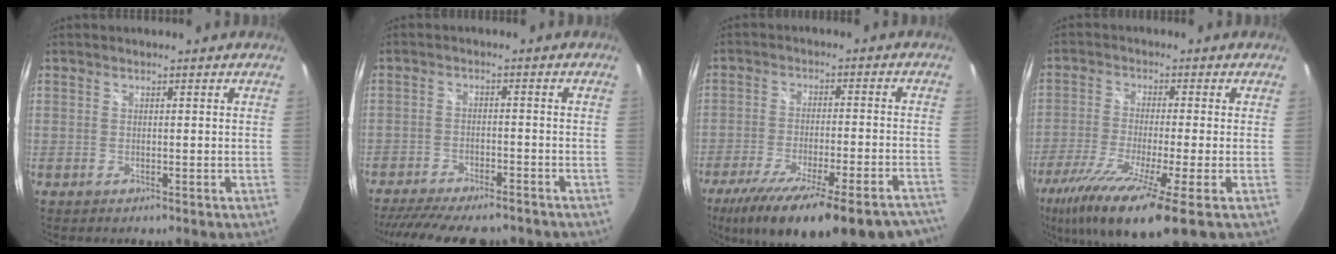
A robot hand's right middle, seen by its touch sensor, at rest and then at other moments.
{"total": 15.7, "force": [-13.1, 4.7, 7.4], "torque": [-0.156, -0.028, -0.192]}
{"total": 27.7, "force": [-22.2, 6.1, 15.3], "torque": [-0.256, -0.056, -0.312]}
{"total": 15.0, "force": [-8.6, 0.9, 12.2], "torque": [-0.248, -0.058, -0.154]}